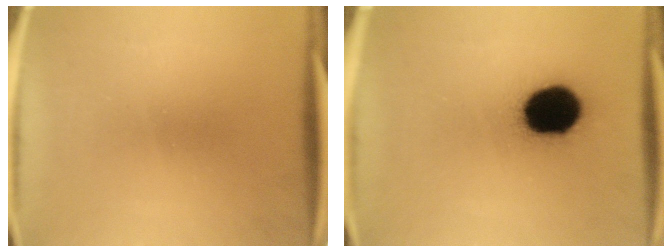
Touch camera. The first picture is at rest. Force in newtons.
{"total": 17.5}